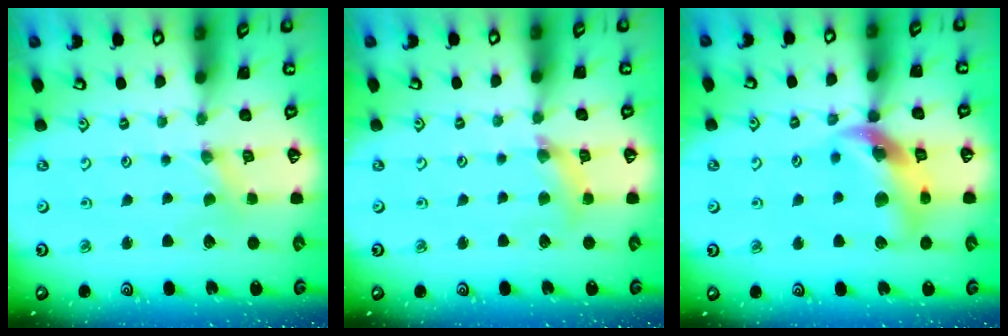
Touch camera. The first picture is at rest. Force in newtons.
{"total": 5.9, "press": 5.8, "slide": 0.7}
{"total": 16.0, "press": 15.9, "slide": 2.1}